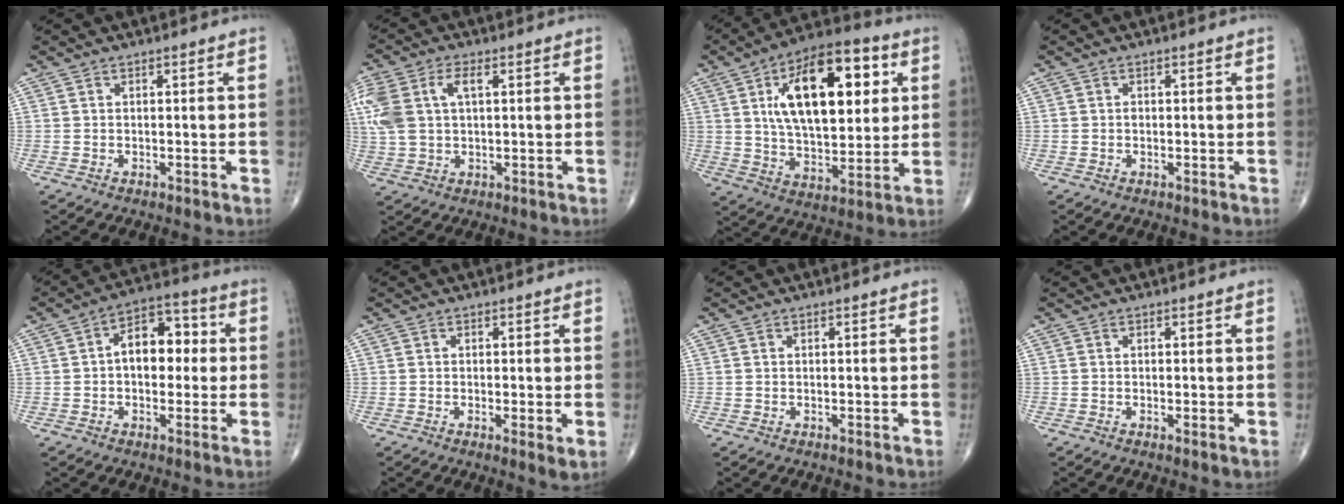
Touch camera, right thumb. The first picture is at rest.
{"total": 12.7, "force": [3.1, 7.5, 9.8], "torque": [-0.249, 0.018, 0.063]}
{"total": 22.8, "force": [6.4, 11.4, 18.7], "torque": [-0.262, -0.009, 0.101]}
{"total": 0.5, "force": [0.0, 0.4, 0.3], "torque": [-0.002, 0.002, -0.001]}
{"total": 10.5, "force": [0.7, 6.7, 8.0], "torque": [-0.090, 0.028, 0.003]}
{"total": 2.3, "force": [-0.2, 0.4, 2.3], "torque": [-0.043, -0.011, -0.008]}
{"total": 0.0}
{"total": 0.7, "force": [0.0, 0.1, 0.7], "torque": [-0.017, -0.004, -0.003]}